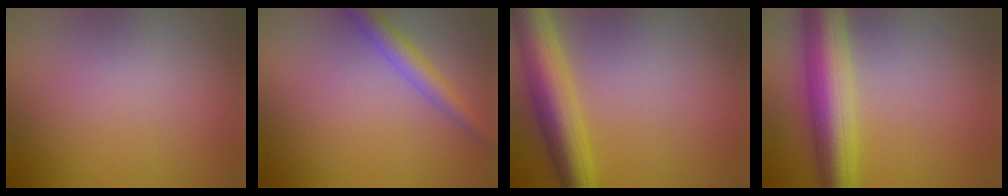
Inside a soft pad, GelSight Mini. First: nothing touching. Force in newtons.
{"total": 2.5, "press": 2.5, "slide": 0.1}
{"total": 6.5, "press": 6.5, "slide": 0.1}
{"total": 8.0, "press": 8.0, "slide": 0.3}